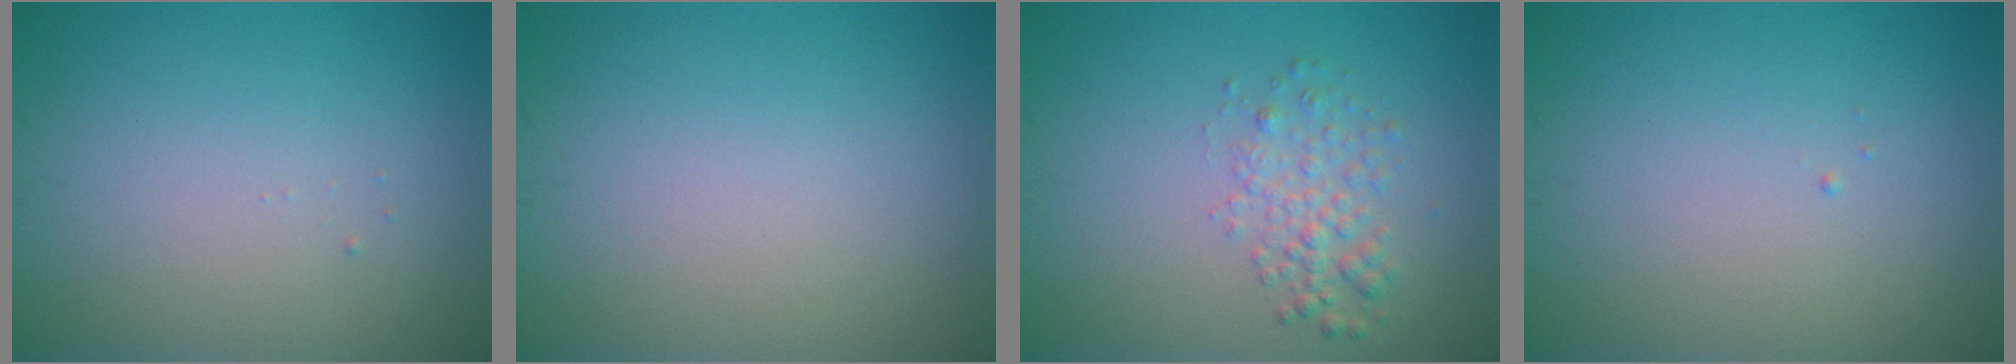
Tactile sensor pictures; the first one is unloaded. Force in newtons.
{"total": 0.0}
{"total": 2.4, "press": 2.4, "slide": 0.1}
{"total": 0.0}